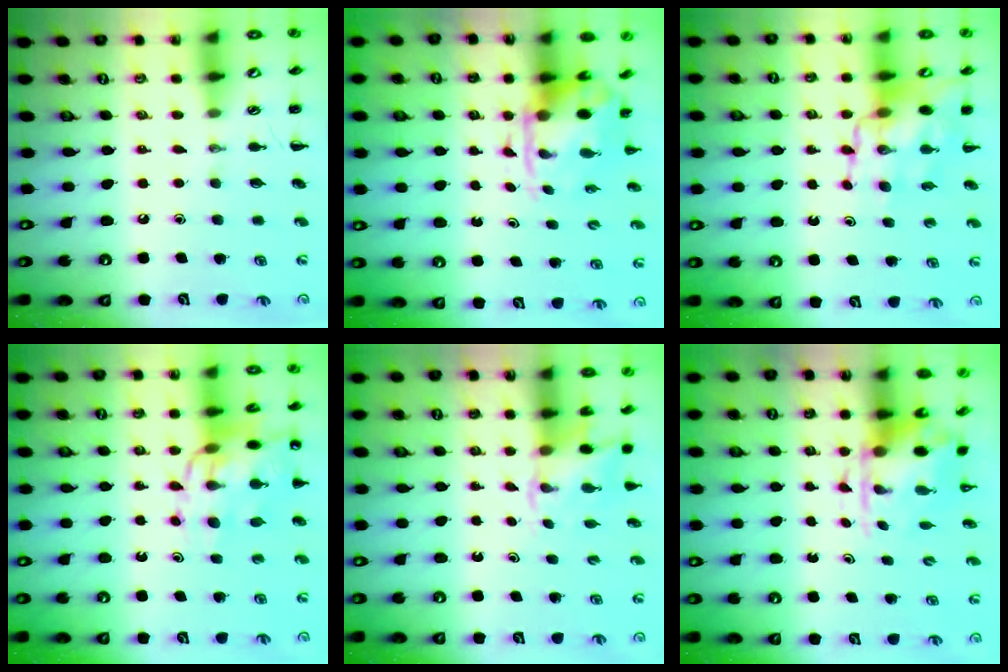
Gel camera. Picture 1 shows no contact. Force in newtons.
{"total": 3.7, "press": 3.6, "slide": 0.9}
{"total": 11.0, "press": 10.7, "slide": 2.7}
{"total": 12.6, "press": 12.1, "slide": 3.4}
{"total": 2.8, "press": 2.6, "slide": 1.0}
{"total": 3.8, "press": 3.7, "slide": 0.9}